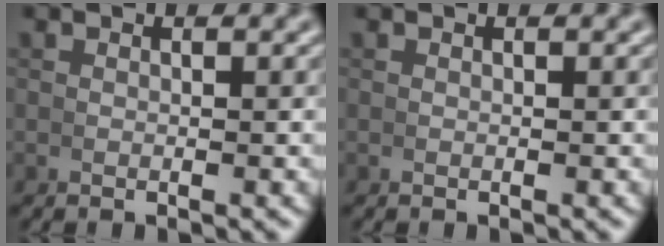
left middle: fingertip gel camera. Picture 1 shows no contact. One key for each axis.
{"total": 0.0}